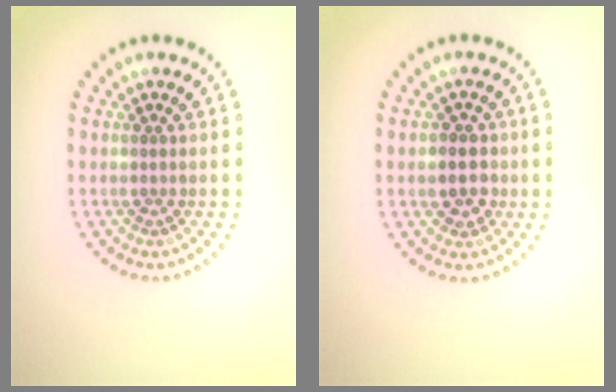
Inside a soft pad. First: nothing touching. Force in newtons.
{"total": 2.7, "press": 2.6, "slide": 0.7}